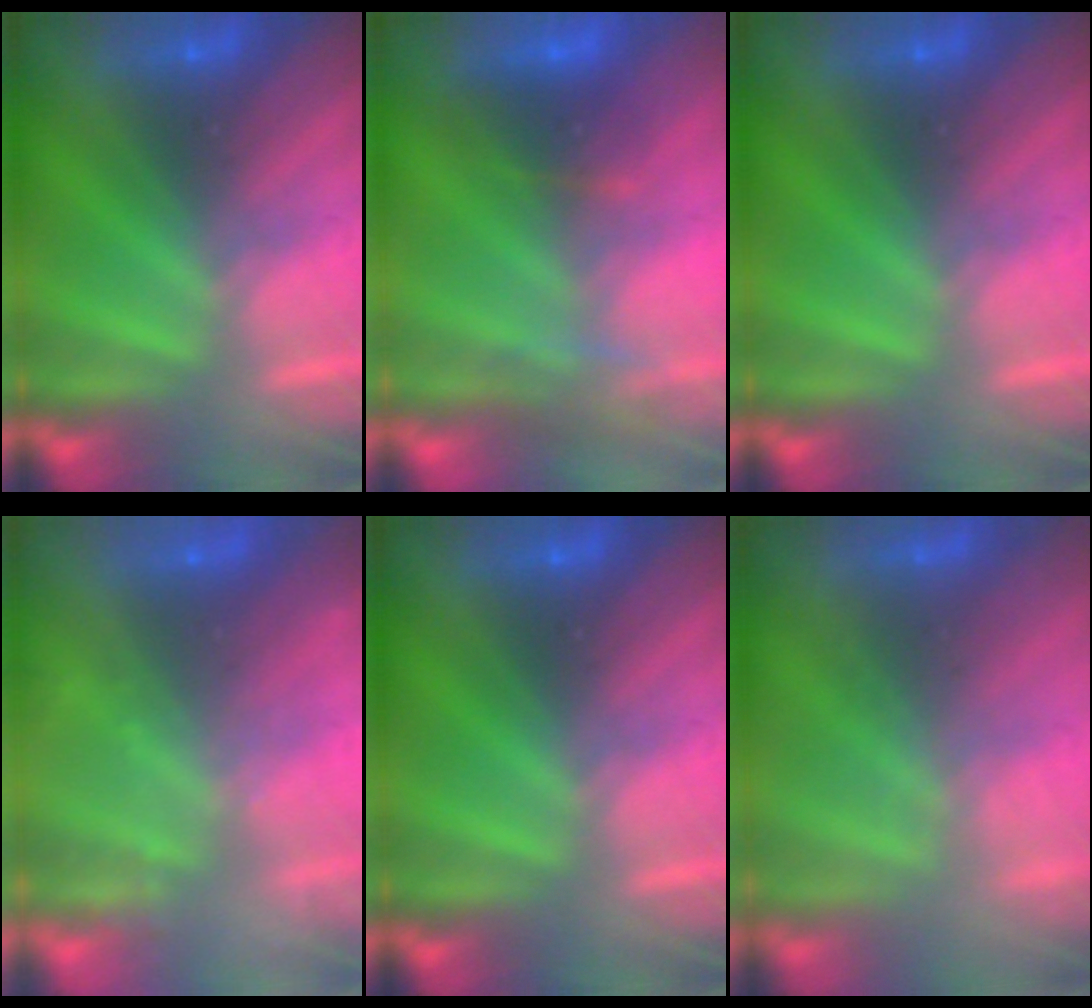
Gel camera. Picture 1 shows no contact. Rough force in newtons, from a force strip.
{"total": 3.5}
{"total": 0.0}
{"total": 2.4}
{"total": 0.0}
{"total": 1.7}